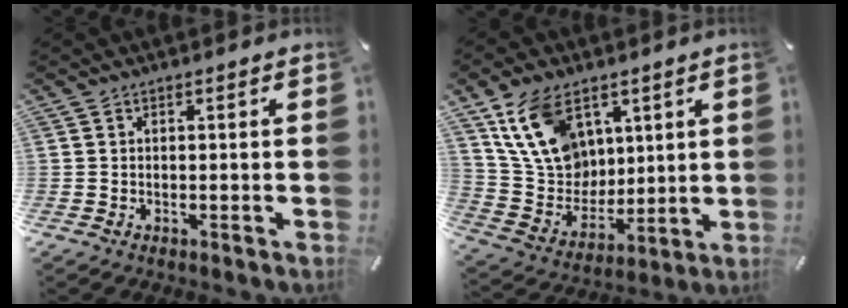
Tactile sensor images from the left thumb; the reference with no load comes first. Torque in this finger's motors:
{"motor_torque": [0.92, 0.55, 1.34, -1.44, 0.43]}